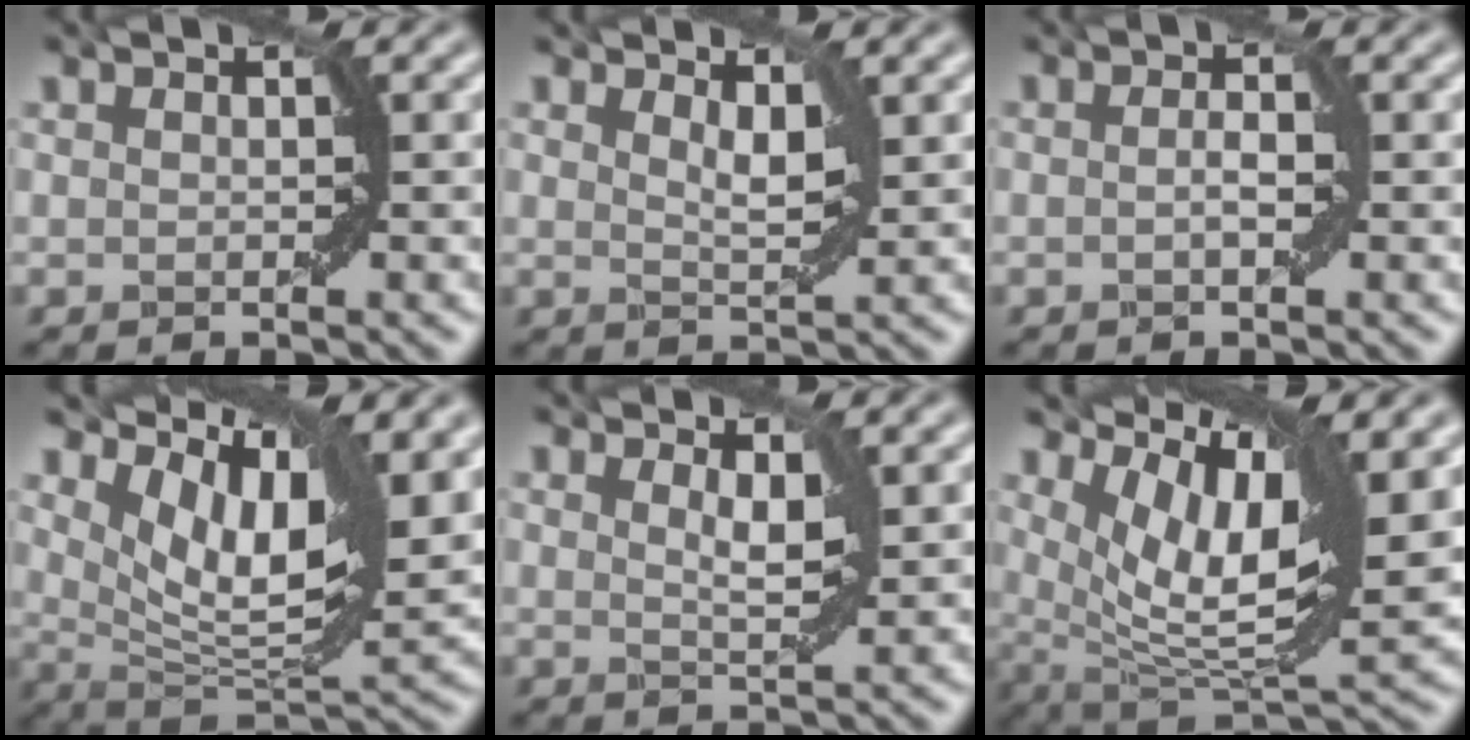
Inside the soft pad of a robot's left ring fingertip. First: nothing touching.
{"total": 1.6, "force": [0.8, 0.5, 1.3], "torque": [-0.025, 0.001, 0.020]}
{"total": 1.0, "force": [-0.7, 0.0, 0.7], "torque": [-0.014, 0.004, -0.007]}
{"total": 9.4, "force": [4.5, 3.4, 7.6], "torque": [-0.138, 0.007, 0.089]}
{"total": 1.6, "force": [0.5, 0.4, 1.4], "torque": [-0.028, 0.000, 0.016]}
{"total": 9.5, "force": [4.9, 2.9, 7.7], "torque": [-0.147, 0.007, 0.098]}